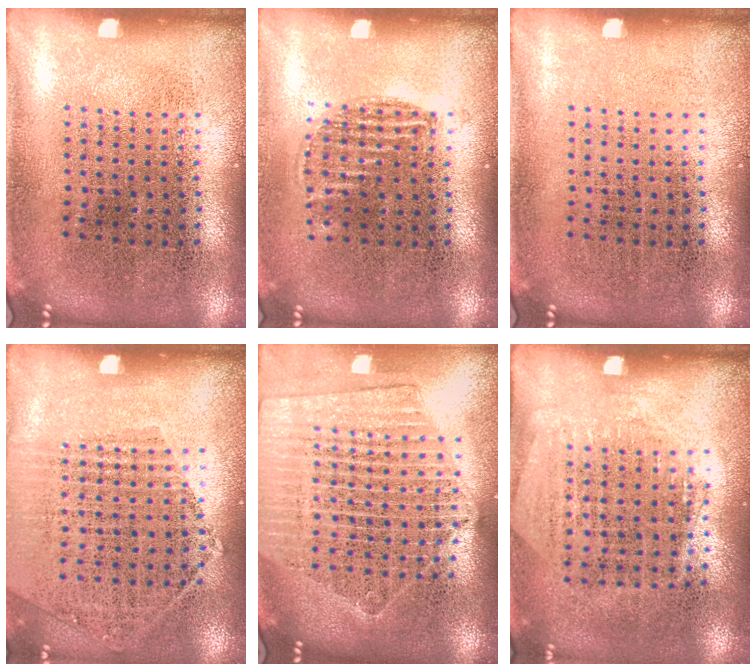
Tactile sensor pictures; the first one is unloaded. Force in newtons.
{"total": 0.9, "press": 0.8, "slide": 0.3}
{"total": 0.0}
{"total": 1.1, "press": 1.1, "slide": 0.4}
{"total": 2.2, "press": 2.0, "slide": 0.9}
{"total": 1.3, "press": 1.1, "slide": 0.6}